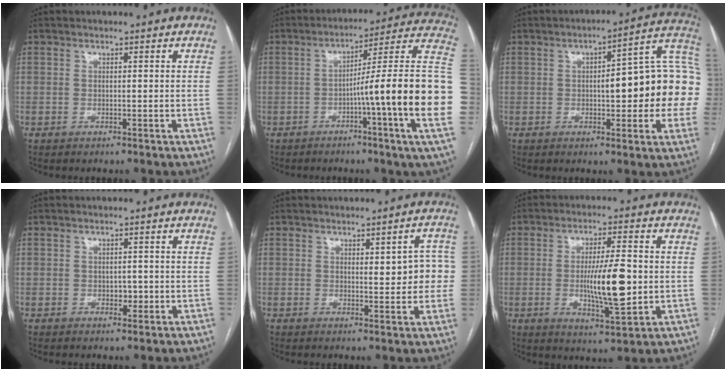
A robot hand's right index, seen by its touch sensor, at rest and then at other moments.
{"total": 20.9, "force": [-3.7, -2.0, 20.5], "torque": [-0.212, 0.021, -0.068]}
{"total": 18.8, "force": [-0.1, 4.1, 18.3], "torque": [-0.190, 0.040, 0.003]}
{"total": 1.6, "force": [-0.3, 1.2, 1.1], "torque": [-0.012, 0.002, -0.001]}
{"total": 5.8, "force": [0.7, 2.2, 5.3], "torque": [-0.047, 0.011, 0.010]}
{"total": 10.6, "force": [-0.8, 1.8, 10.5], "torque": [-0.178, -0.011, -0.011]}